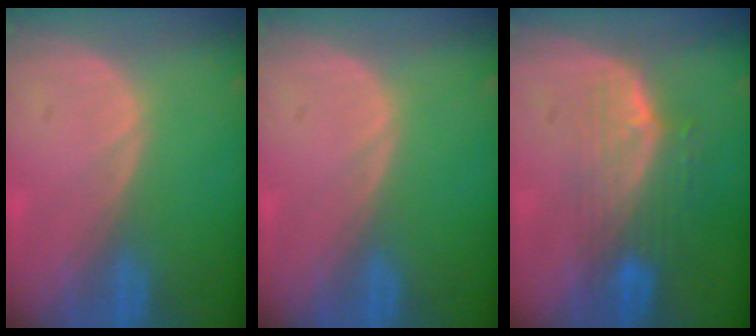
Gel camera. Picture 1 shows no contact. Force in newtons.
{"total": 0.0}
{"total": 7.3, "press": 6.5, "slide": 3.3}